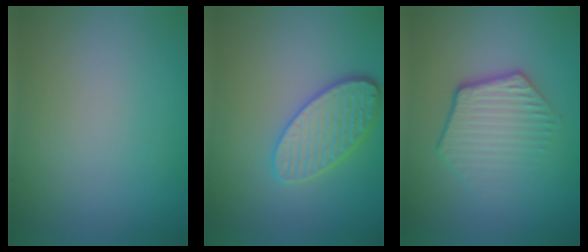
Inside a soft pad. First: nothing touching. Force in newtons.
{"total": 4.3, "press": 3.8, "slide": 2.0}
{"total": 4.2, "press": 3.1, "slide": 2.9}